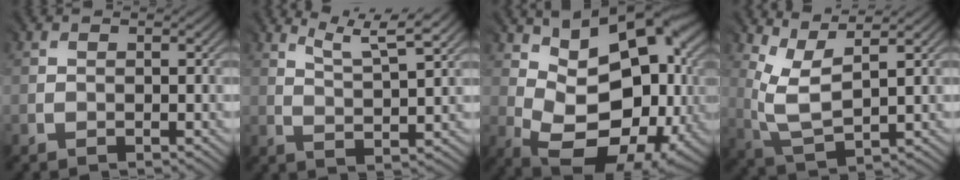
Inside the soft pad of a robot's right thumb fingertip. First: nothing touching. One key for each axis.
{"total": 6.0, "fx": 4.6, "fy": 0.5, "fz": 3.9, "tx": -0.073, "ty": 0.000, "tz": 0.092}
{"total": 17.8, "fx": 2.9, "fy": 11.2, "fz": 13.6, "tx": -0.183, "ty": 0.002, "tz": 0.081}
{"total": 5.3, "fx": 3.3, "fy": 1.4, "fz": 4.0, "tx": -0.097, "ty": -0.001, "tz": 0.075}